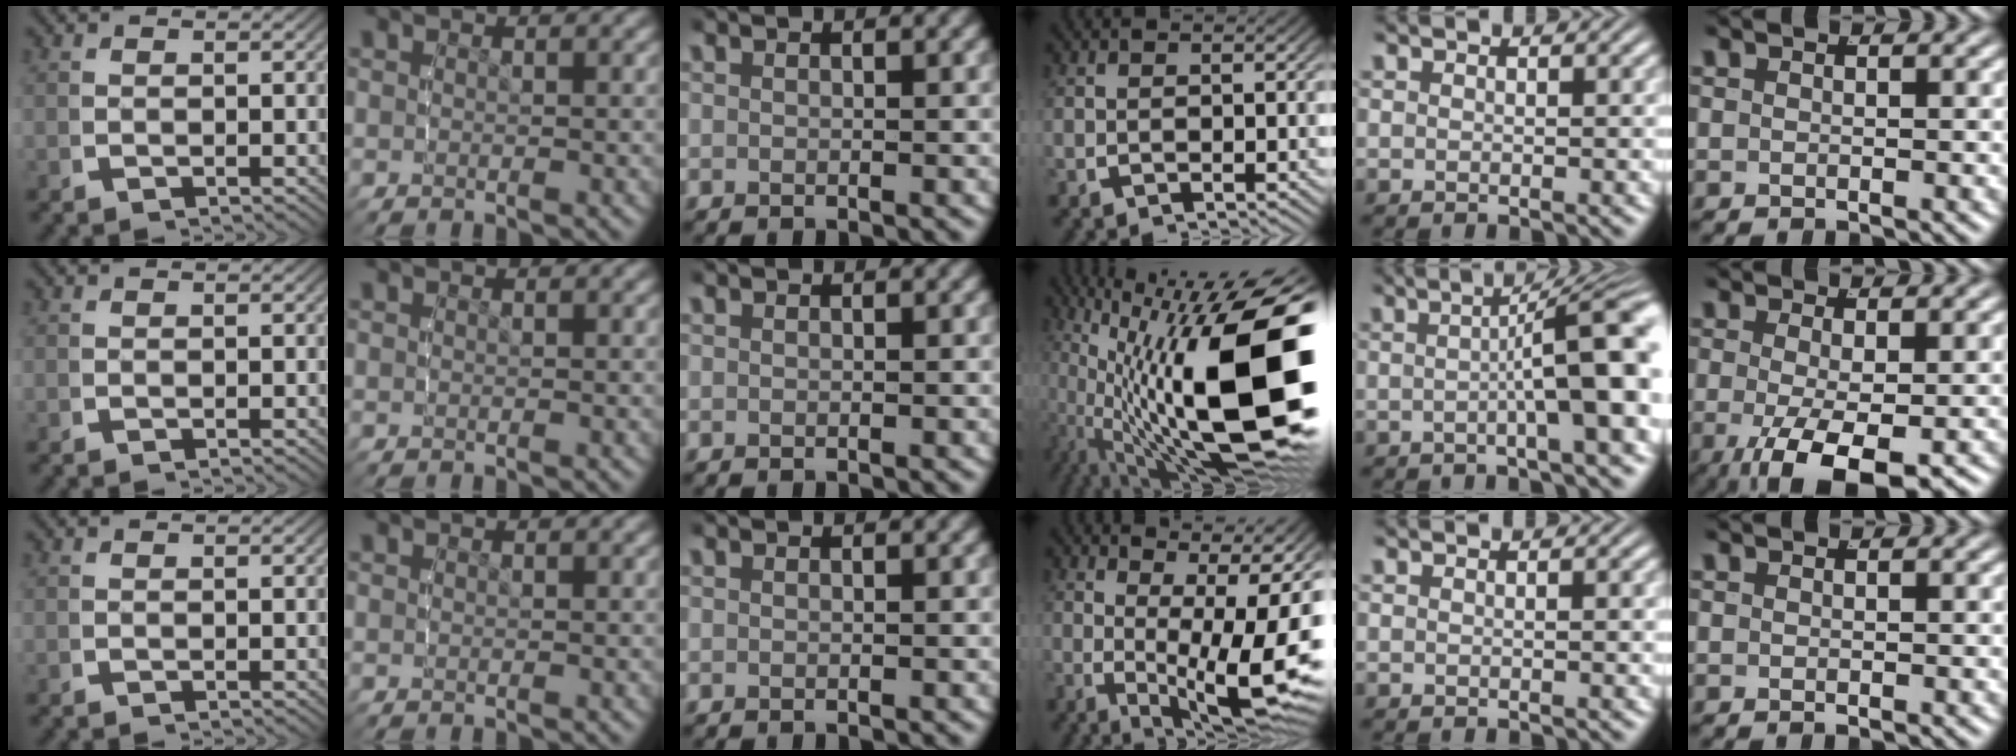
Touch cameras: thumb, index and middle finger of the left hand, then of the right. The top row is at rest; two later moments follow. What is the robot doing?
{"motion": "lift_and_place", "object": "bottle"}